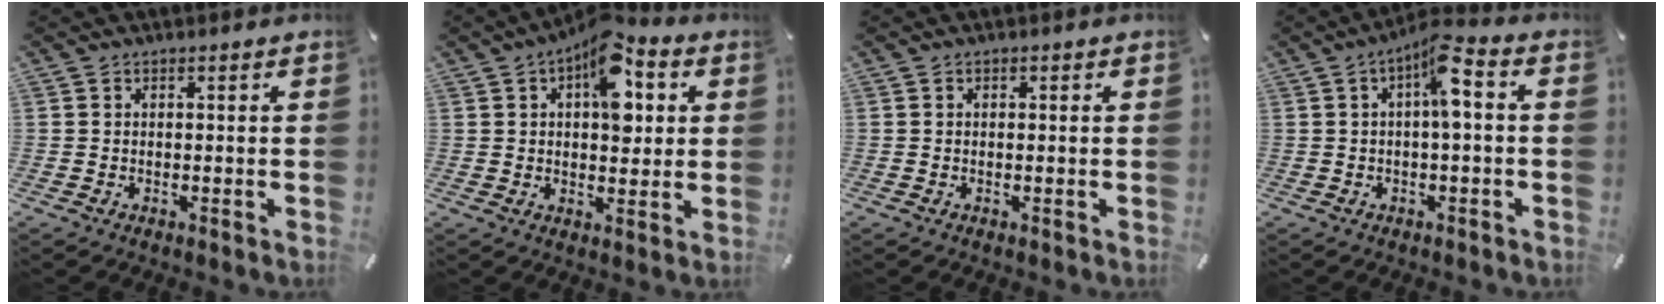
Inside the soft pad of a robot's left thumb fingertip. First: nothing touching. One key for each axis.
{"total": 13.1, "fx": 4.8, "fy": 7.3, "fz": 9.7, "tx": -0.115, "ty": -0.023, "tz": 0.079}
{"total": 0.0}
{"total": 7.0, "fx": 0.7, "fy": 1.8, "fz": 6.7, "tx": -0.120, "ty": 0.006, "tz": 0.010}